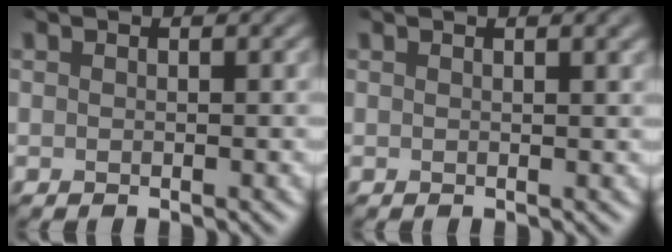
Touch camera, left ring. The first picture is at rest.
{"total": 3.5, "force": [2.2, 1.2, 2.5], "torque": [-0.032, 0.022, 0.013]}